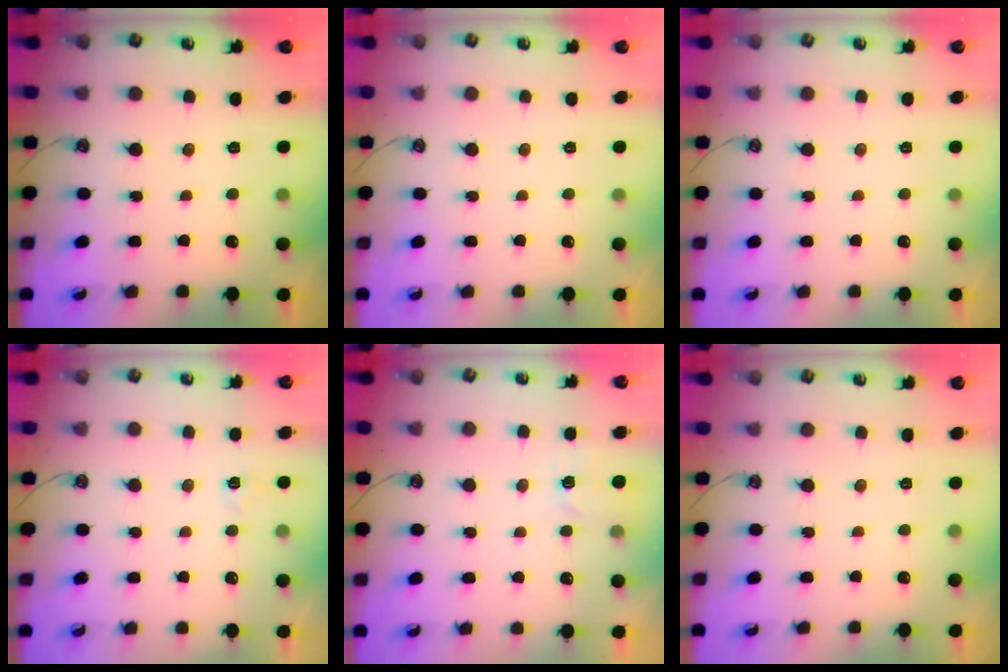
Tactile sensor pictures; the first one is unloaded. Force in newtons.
{"total": 0.0}
{"total": 0.0}
{"total": 3.2, "press": 3.2, "slide": 0.6}
{"total": 4.8, "press": 4.8, "slide": 0.6}
{"total": 0.0}